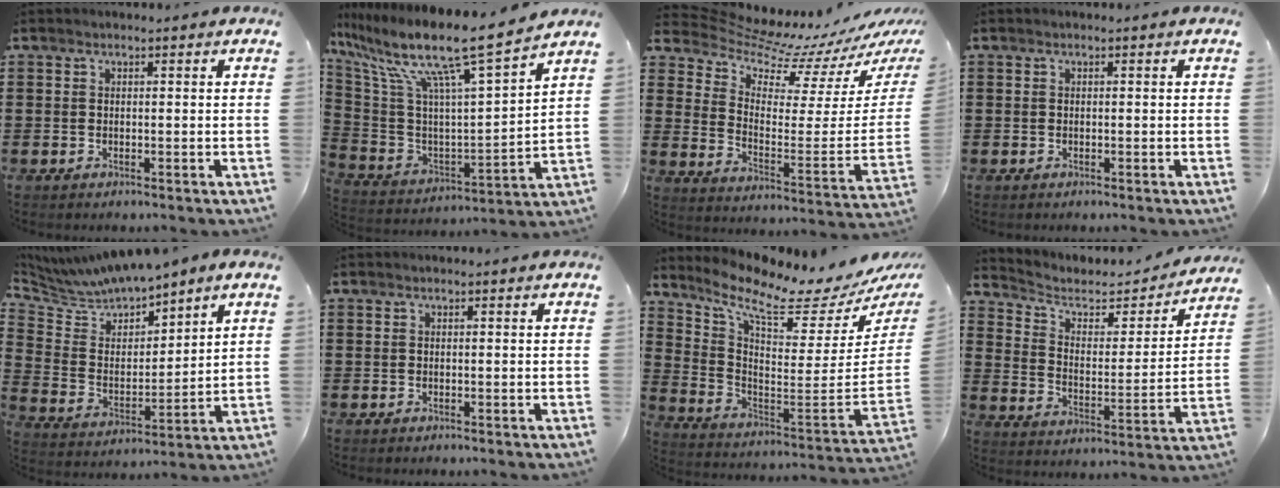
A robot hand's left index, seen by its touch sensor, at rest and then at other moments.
{"total": 13.1, "force": [9.6, 0.7, 8.9], "torque": [-0.200, -0.063, 0.150]}
{"total": 7.9, "force": [7.5, 1.7, 1.6], "torque": [-0.064, -0.084, 0.126]}
{"total": 0.0}
{"total": 6.0, "force": [5.8, 1.3, 0.0], "torque": [-0.043, -0.044, 0.099]}
{"total": 0.0}
{"total": 8.2, "force": [6.2, 1.2, 5.2], "torque": [-0.117, -0.067, 0.093]}
{"total": 4.1, "force": [3.1, 2.1, 1.6], "torque": [-0.053, -0.017, 0.045]}